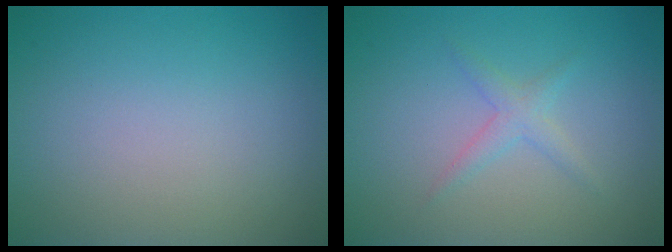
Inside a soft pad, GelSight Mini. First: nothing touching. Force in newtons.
{"total": 1.4, "press": 1.4, "slide": 0.1}